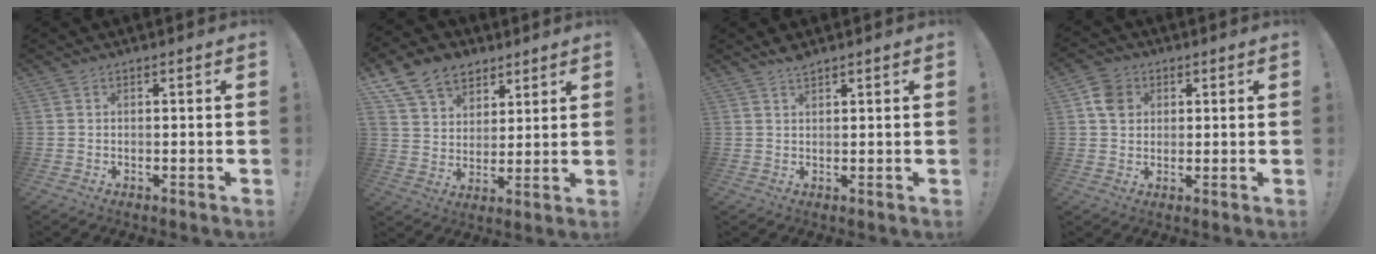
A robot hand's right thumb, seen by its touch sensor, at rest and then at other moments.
{"total": 12.9, "force": [7.9, 9.2, 4.4], "torque": [-0.077, -0.047, 0.156]}
{"total": 2.4, "force": [2.1, 0.4, 1.0], "torque": [-0.006, -0.015, 0.035]}
{"total": 6.7, "force": [2.2, 5.6, 2.8], "torque": [-0.034, 0.002, 0.045]}